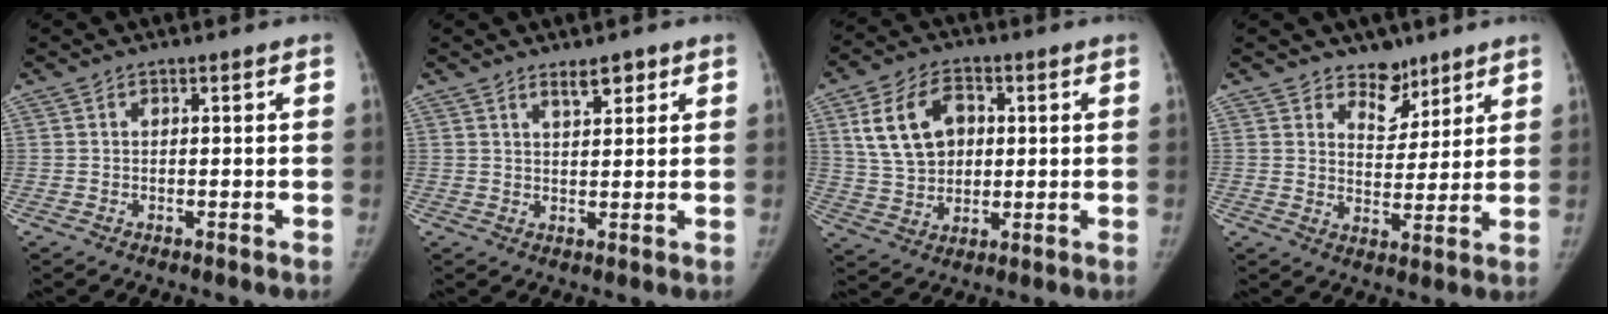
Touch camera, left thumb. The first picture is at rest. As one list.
[{"total": 3.6, "force": [2.5, 1.2, 2.3], "torque": [-0.027, -0.018, 0.042]}, {"total": 12.3, "force": [3.4, 8.7, 8.0], "torque": [-0.123, 0.000, 0.065]}, {"total": 6.8, "force": [5.2, 3.9, 2.1], "torque": [-0.001, -0.039, 0.087]}]